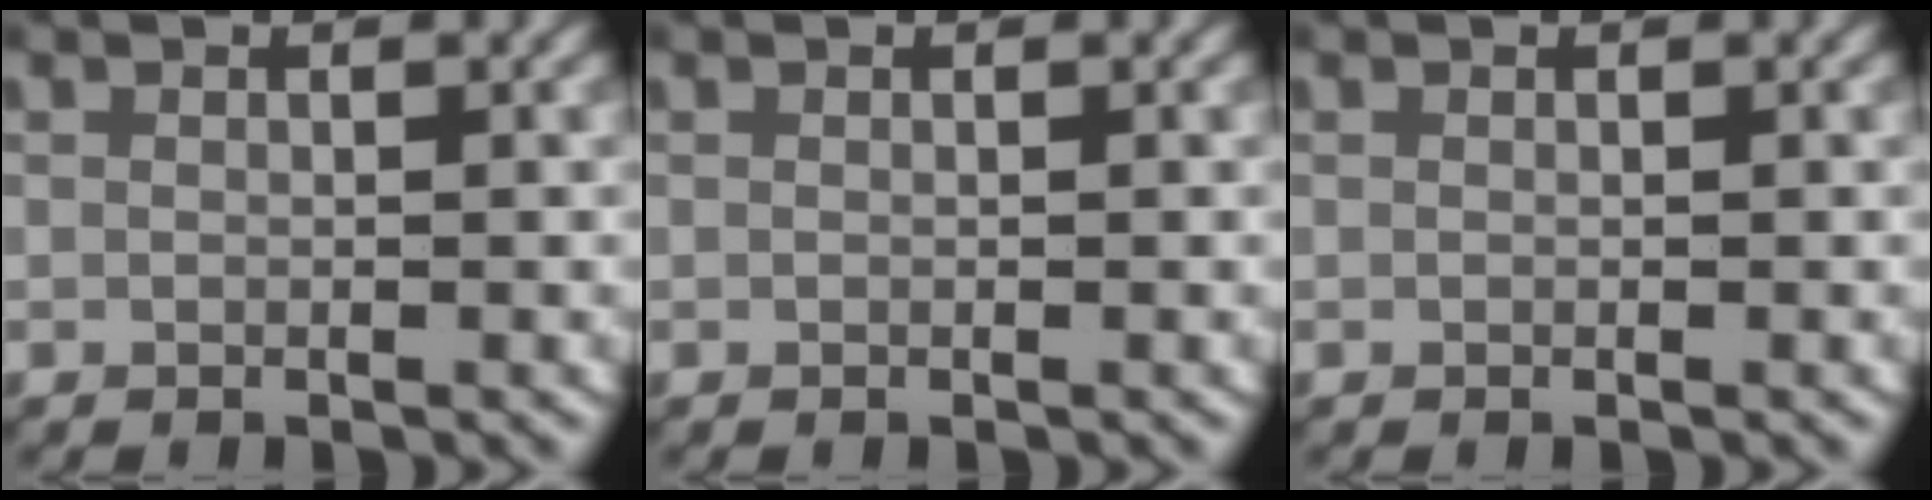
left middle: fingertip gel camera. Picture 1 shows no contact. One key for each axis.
{"total": 0.0}
{"total": 0.0}